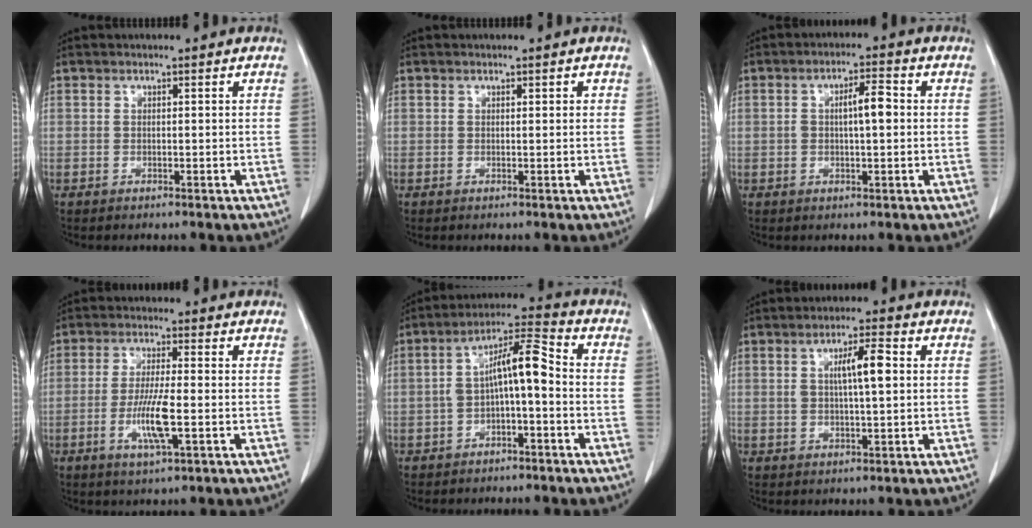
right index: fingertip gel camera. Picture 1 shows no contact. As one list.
[{"total": 0.6, "force": [0.3, 0.2, 0.5], "torque": [-0.007, 0.001, 0.003]}, {"total": 4.9, "force": [0.3, 1.2, 4.8], "torque": [-0.082, 0.012, 0.005]}, {"total": 7.3, "force": [-1.9, 0.5, 7.0], "torque": [-0.138, -0.011, -0.035]}, {"total": 8.7, "force": [-0.8, 2.2, 8.4], "torque": [-0.153, 0.035, -0.014]}, {"total": 6.0, "force": [1.2, 1.0, 5.8], "torque": [-0.101, 0.006, 0.021]}]